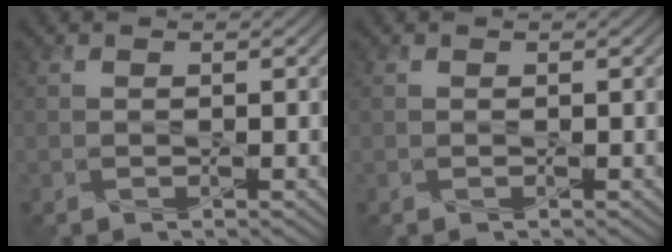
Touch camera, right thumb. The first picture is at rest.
{"total": 0.0}